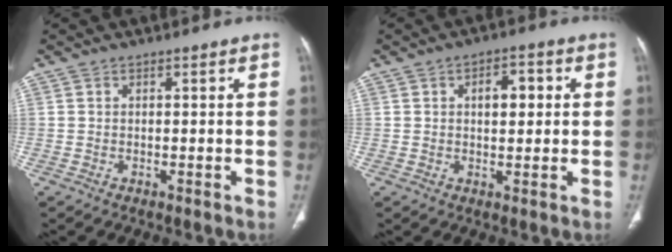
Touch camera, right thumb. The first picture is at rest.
{"total": 5.4, "force": [1.1, 3.0, 4.3], "torque": [-0.046, 0.008, 0.014]}